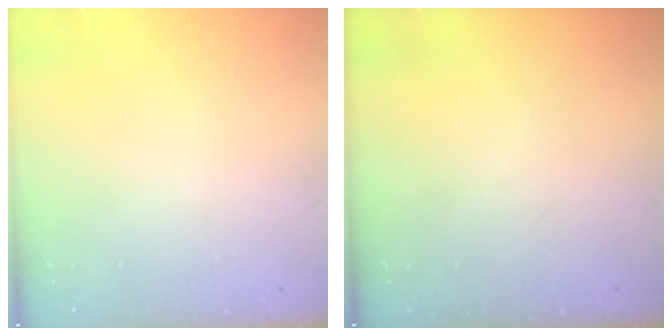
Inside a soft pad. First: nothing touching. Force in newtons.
{"total": 0.0}